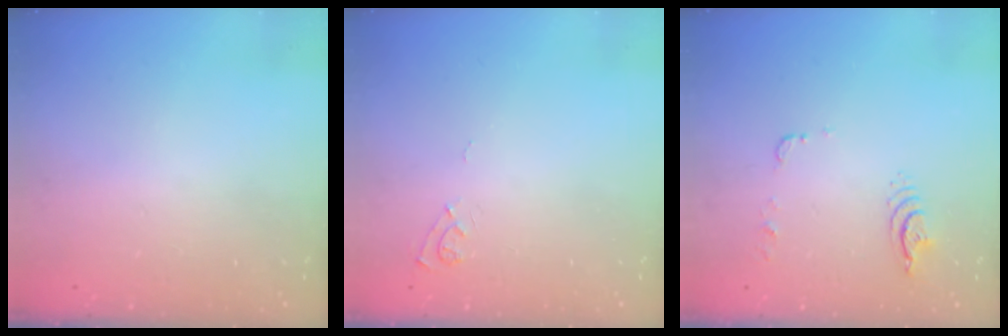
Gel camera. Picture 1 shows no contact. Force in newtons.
{"total": 6.8, "press": 6.8, "slide": 0.6}
{"total": 6.7, "press": 6.7, "slide": 0.5}